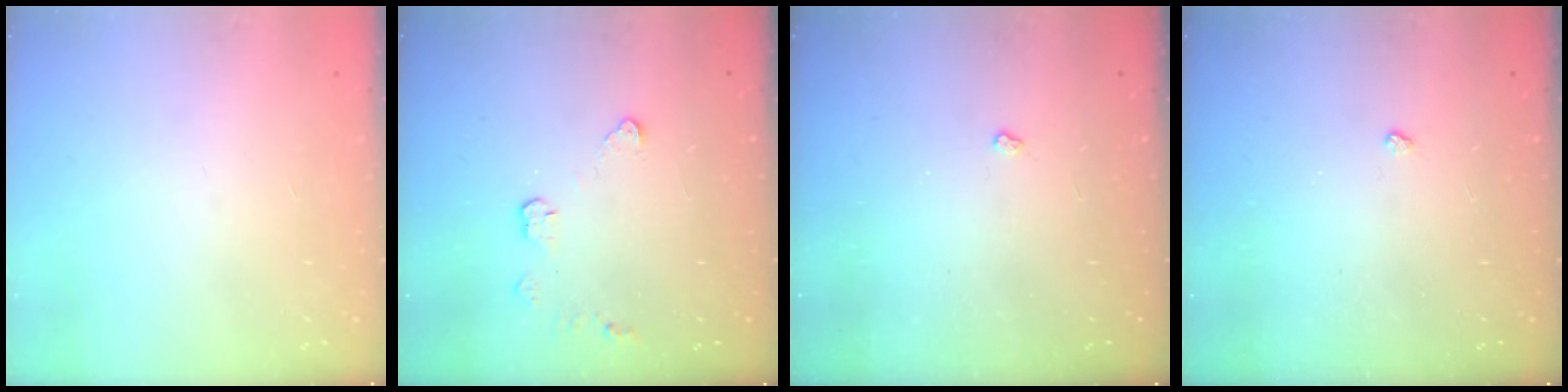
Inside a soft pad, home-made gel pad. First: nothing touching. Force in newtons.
{"total": 3.9, "press": 3.9, "slide": 0.5}
{"total": 2.5, "press": 2.4, "slide": 0.5}
{"total": 3.0, "press": 2.9, "slide": 0.4}